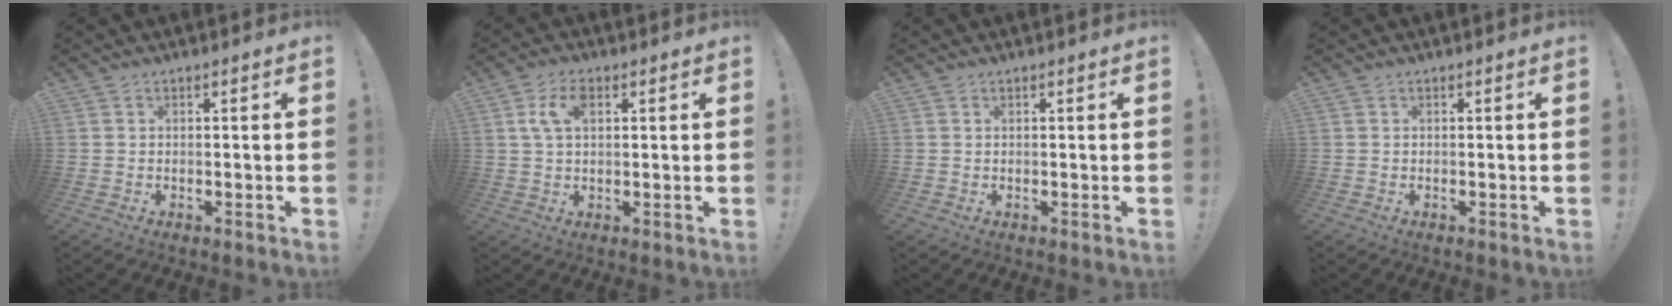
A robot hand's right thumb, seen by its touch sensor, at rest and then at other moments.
{"total": 6.6, "force": [2.1, 3.4, 5.2], "torque": [-0.092, 0.000, 0.036]}
{"total": 0.0}
{"total": 0.0}